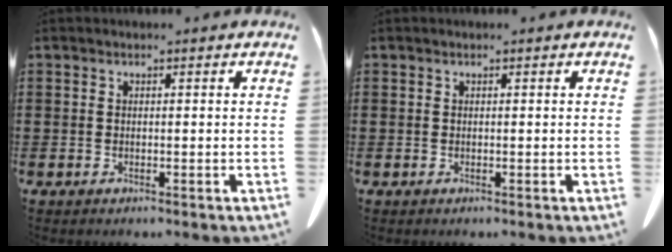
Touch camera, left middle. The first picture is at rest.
{"total": 0.0}